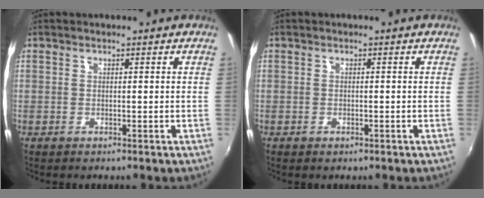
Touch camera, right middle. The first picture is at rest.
{"total": 0.8, "force": [-0.5, 0.5, 0.3], "torque": [-0.005, -0.005, -0.011]}